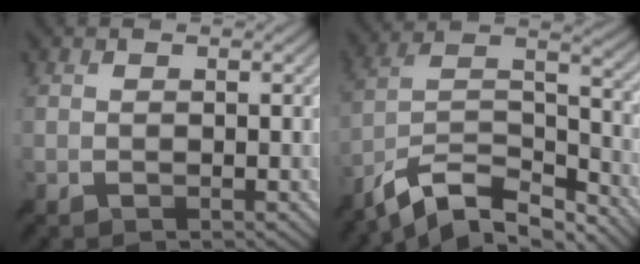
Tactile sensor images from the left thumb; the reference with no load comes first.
{"total": 12.5, "force": [-9.8, 3.9, 6.7], "torque": [-0.146, -0.001, -0.180]}